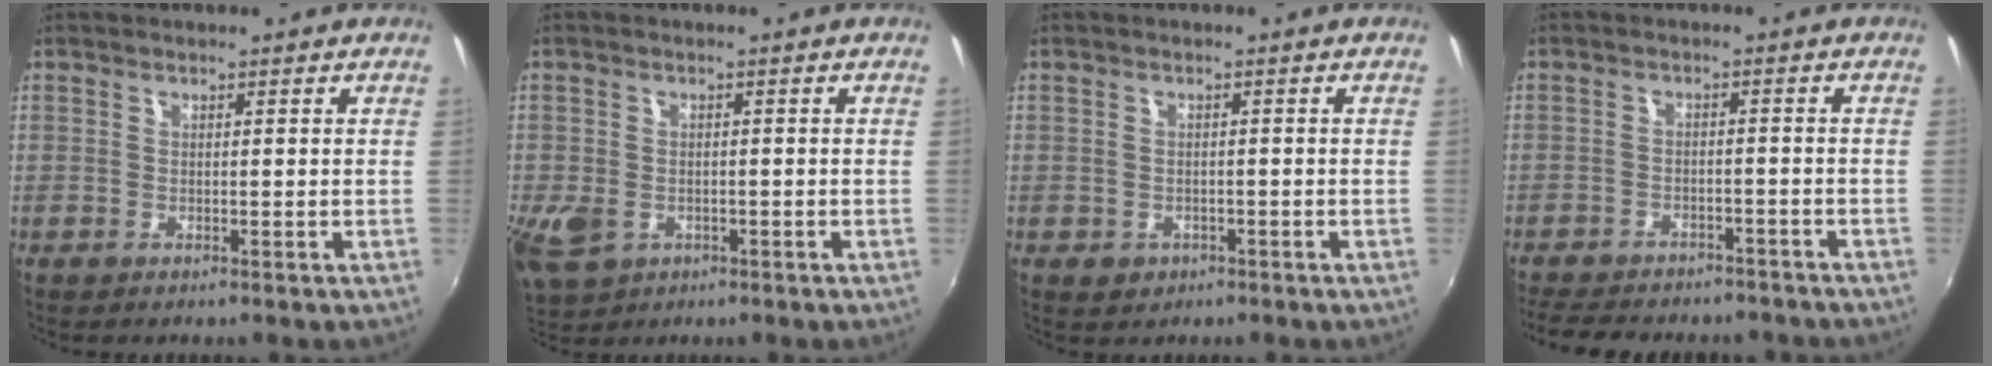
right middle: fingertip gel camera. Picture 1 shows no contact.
{"total": 7.8, "force": [-2.7, 5.7, 4.7], "torque": [-0.109, -0.022, -0.044]}
{"total": 2.4, "force": [-1.0, 2.0, 0.8], "torque": [-0.020, -0.003, -0.010]}
{"total": 14.9, "force": [-12.6, 5.2, 5.9], "torque": [-0.136, -0.017, -0.174]}